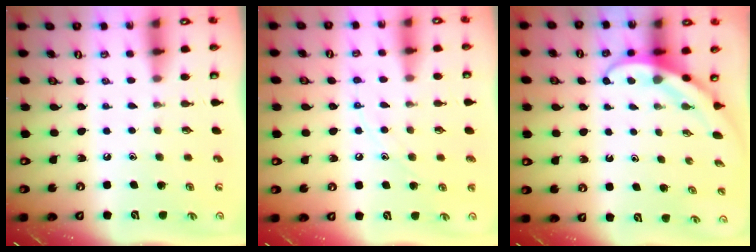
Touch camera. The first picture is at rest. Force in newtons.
{"total": 8.1, "press": 8.1, "slide": 0.7}
{"total": 4.0, "press": 3.9, "slide": 0.3}